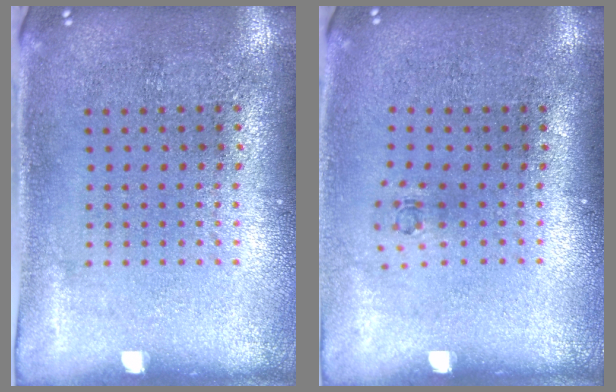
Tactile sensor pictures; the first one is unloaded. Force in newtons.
{"total": 0.7, "press": 0.3, "slide": 0.6}